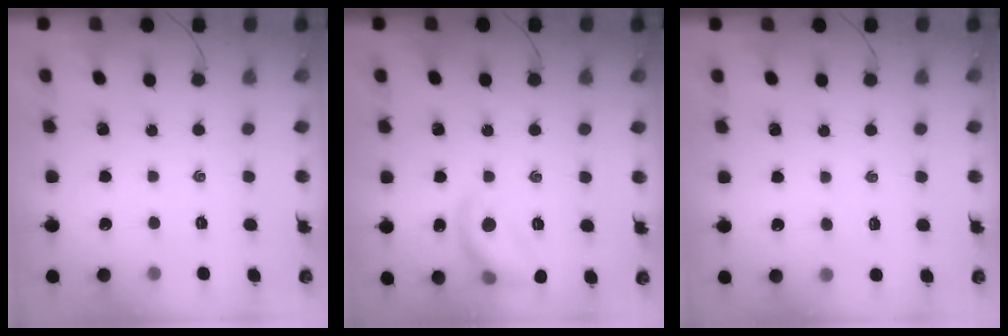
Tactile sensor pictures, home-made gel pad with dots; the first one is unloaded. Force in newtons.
{"total": 10.9, "press": 10.9, "slide": 0.4}
{"total": 2.4, "press": 2.2, "slide": 0.8}